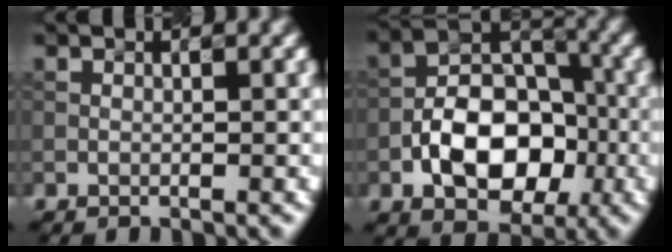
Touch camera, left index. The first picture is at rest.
{"total": 8.4, "force": [-2.7, 5.4, 5.8], "torque": [-0.091, 0.008, -0.048]}